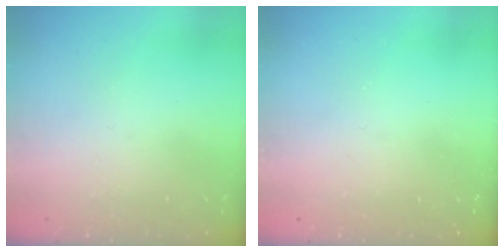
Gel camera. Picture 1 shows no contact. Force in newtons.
{"total": 0.0}